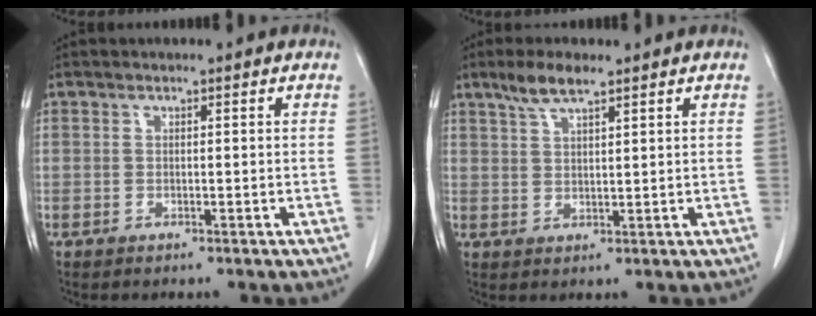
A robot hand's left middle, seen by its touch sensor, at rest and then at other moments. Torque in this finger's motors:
{"motor_torque": [0.68, -0.58, 0.07, 0.05]}